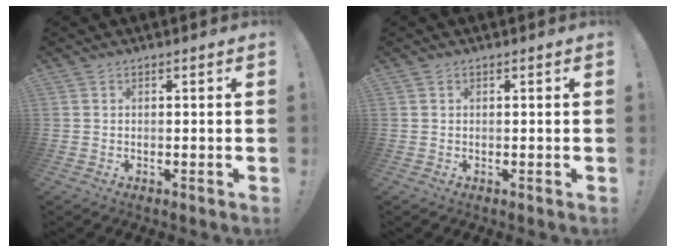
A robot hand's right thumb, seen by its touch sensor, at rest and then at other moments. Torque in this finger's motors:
{"motor_torque": [-0.21, 0.00, -0.21, 0.05, 0.06]}